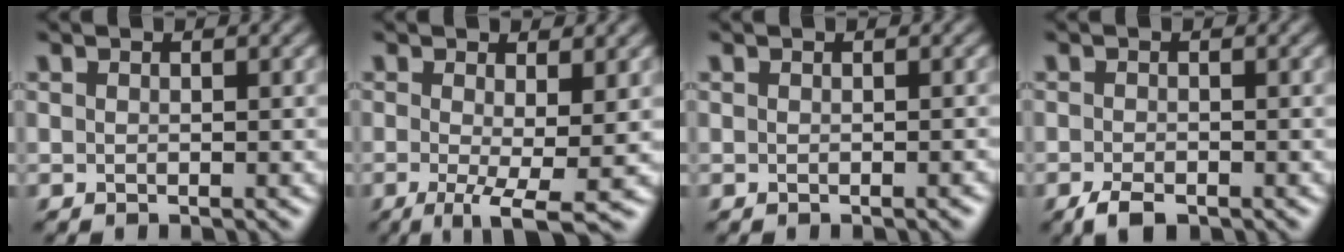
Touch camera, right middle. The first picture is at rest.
{"total": 5.2, "force": [-1.2, 1.1, 5.0], "torque": [-0.087, -0.015, -0.019]}
{"total": 0.6, "force": [-0.3, 0.1, 0.5], "torque": [-0.004, 0.002, -0.004]}
{"total": 2.2, "force": [-1.5, 0.9, 1.3], "torque": [-0.027, -0.005, -0.030]}